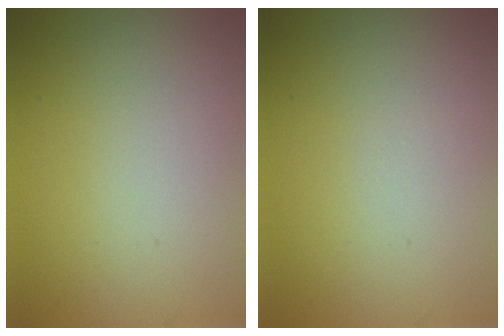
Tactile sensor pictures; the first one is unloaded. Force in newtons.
{"total": 0.0}